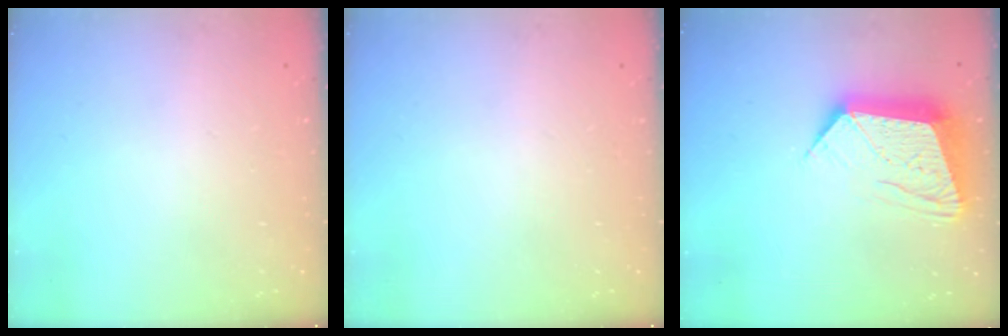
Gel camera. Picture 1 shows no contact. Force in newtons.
{"total": 0.0}
{"total": 14.3, "press": 14.2, "slide": 1.1}